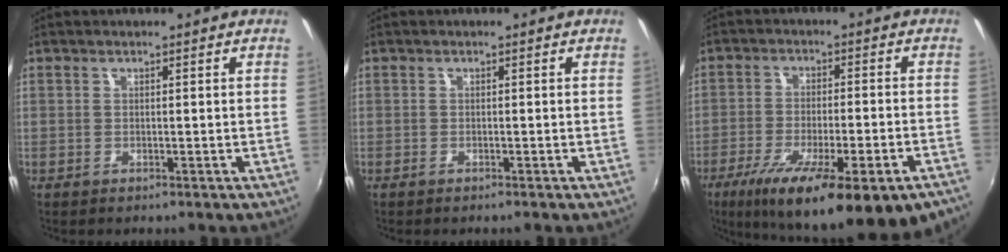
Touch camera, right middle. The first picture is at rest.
{"total": 0.5, "force": [-0.5, 0.1, 0.2], "torque": [-0.002, -0.003, -0.011]}
{"total": 22.1, "force": [-13.8, 4.9, 16.6], "torque": [-0.282, -0.065, -0.204]}